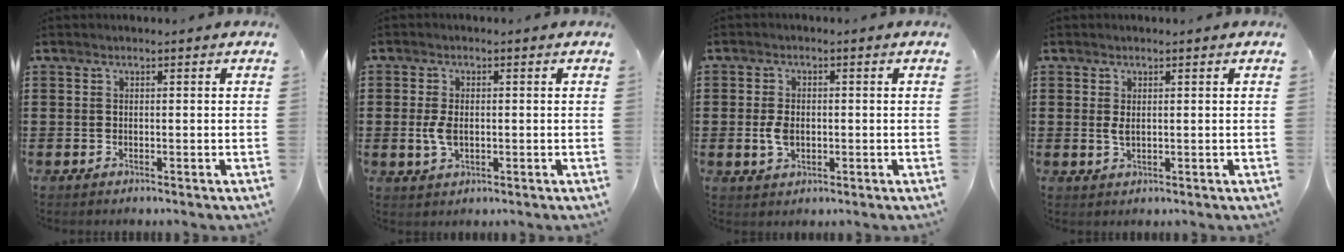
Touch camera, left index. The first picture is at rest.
{"total": 3.7, "force": [0.0, 2.0, 3.1], "torque": [-0.083, -0.004, -0.007]}
{"total": 3.6, "force": [-0.2, 2.2, 2.9], "torque": [-0.070, -0.001, -0.007]}
{"total": 1.8, "force": [0.4, 0.7, 1.6], "torque": [-0.041, 0.001, 0.004]}